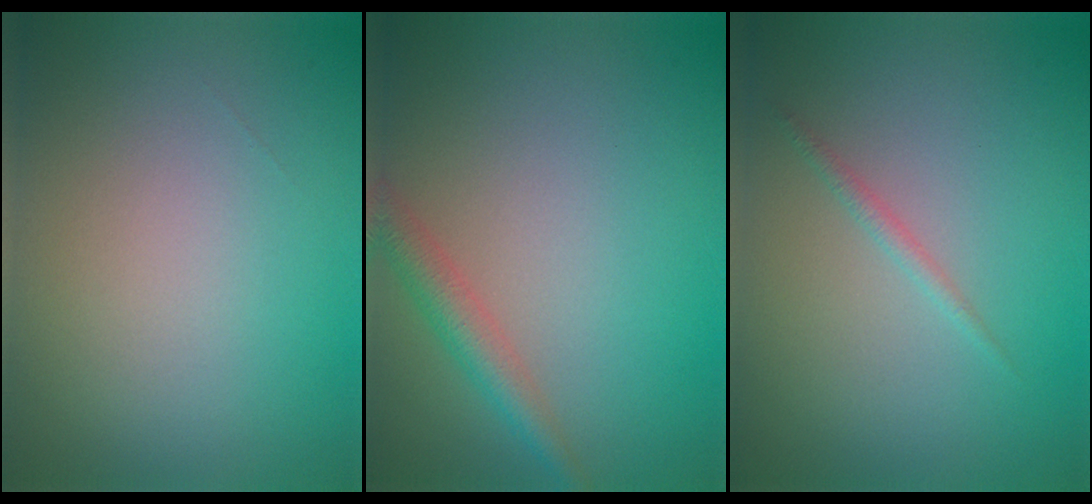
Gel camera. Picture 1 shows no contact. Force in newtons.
{"total": 2.7, "press": 2.7, "slide": 0.1}
{"total": 0.8, "press": 0.8, "slide": 0.1}